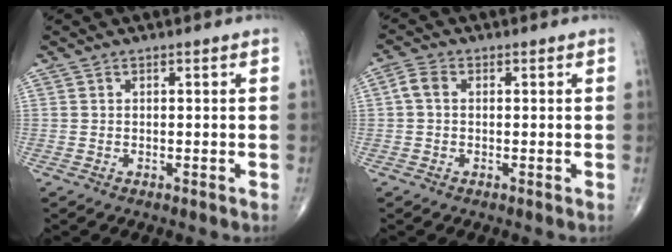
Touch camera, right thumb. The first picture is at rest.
{"total": 2.7, "force": [0.2, 1.9, 1.9], "torque": [-0.041, 0.009, -0.001]}